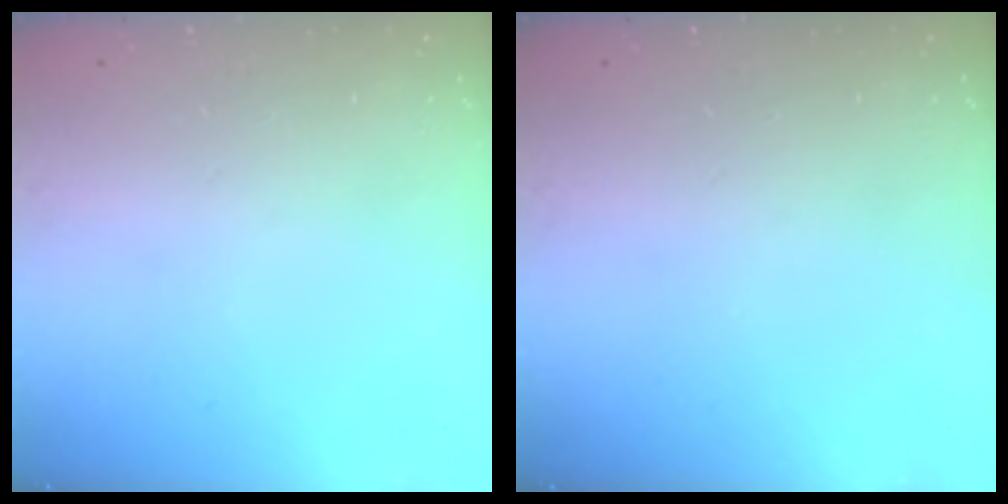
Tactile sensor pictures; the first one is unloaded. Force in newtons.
{"total": 0.0}